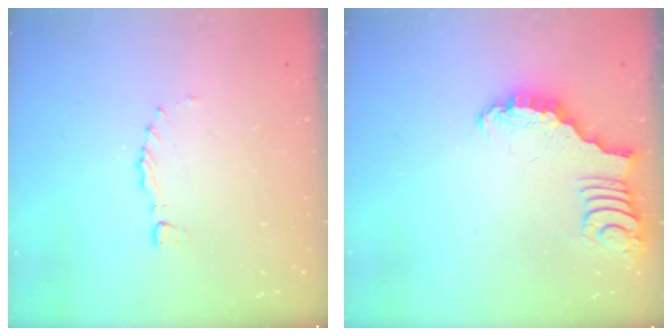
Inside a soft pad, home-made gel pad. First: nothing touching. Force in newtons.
{"total": 2.2, "press": 2.2, "slide": 0.0}